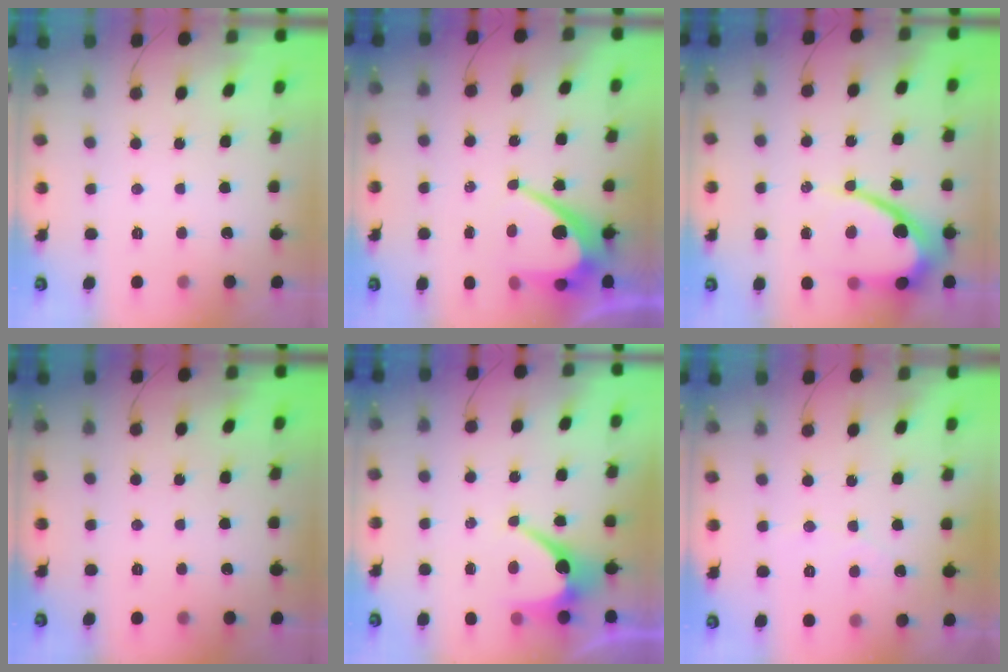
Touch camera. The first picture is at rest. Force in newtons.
{"total": 9.6, "press": 9.6, "slide": 0.5}
{"total": 12.3, "press": 12.3, "slide": 1.0}
{"total": 0.0}
{"total": 7.1, "press": 7.1, "slide": 0.6}
{"total": 2.5, "press": 2.5, "slide": 0.1}